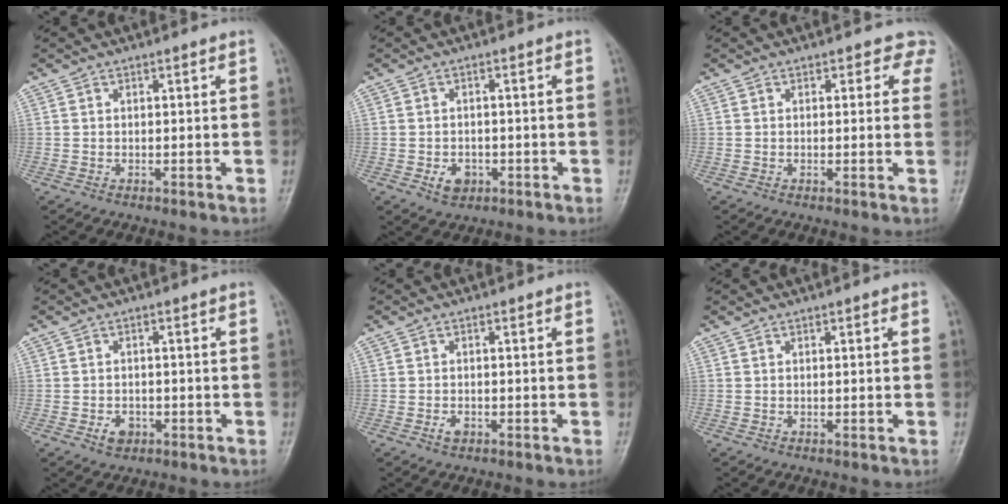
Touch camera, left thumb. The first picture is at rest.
{"total": 3.3, "force": [-1.3, 2.5, 1.6], "torque": [-0.016, 0.003, -0.014]}
{"total": 3.6, "force": [2.5, 2.4, 1.0], "torque": [0.027, -0.008, 0.008]}
{"total": 2.6, "force": [-1.2, 2.0, 1.2], "torque": [-0.012, 0.003, -0.015]}
{"total": 1.4, "force": [-0.8, 0.9, 0.7], "torque": [-0.014, 0.001, -0.014]}
{"total": 0.5, "force": [0.2, 0.3, 0.4], "torque": [-0.003, 0.001, 0.001]}